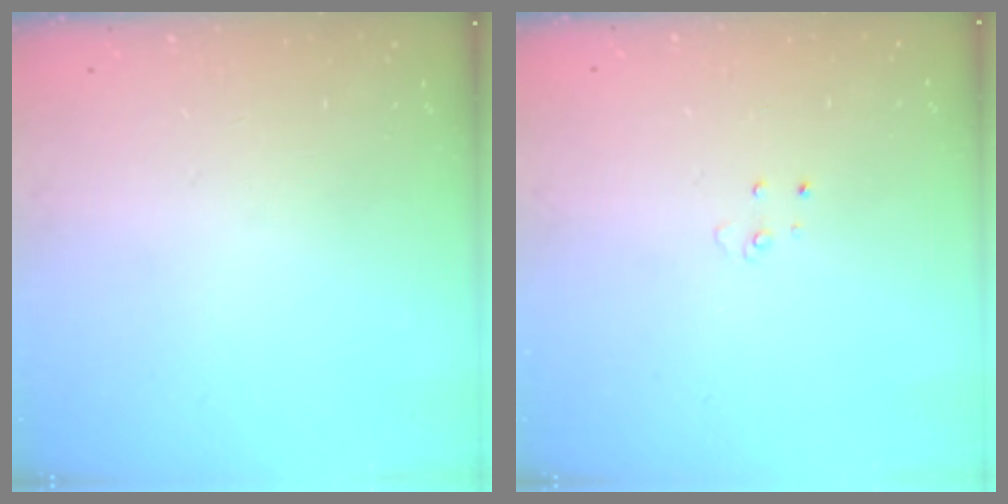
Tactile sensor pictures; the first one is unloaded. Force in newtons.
{"total": 2.7, "press": 2.7, "slide": 0.2}